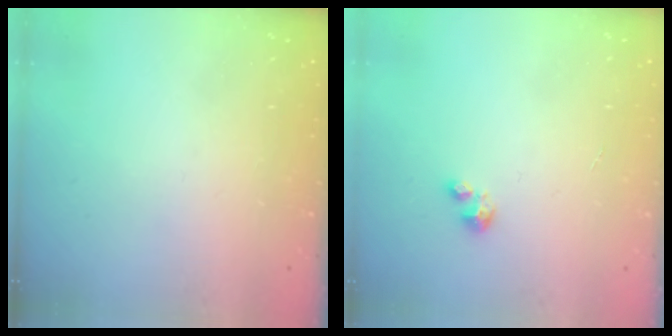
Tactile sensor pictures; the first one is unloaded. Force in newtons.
{"total": 2.0, "press": 2.0, "slide": 0.2}